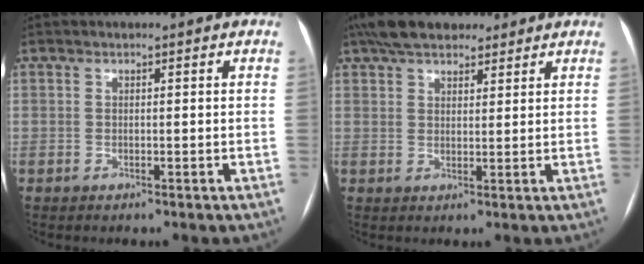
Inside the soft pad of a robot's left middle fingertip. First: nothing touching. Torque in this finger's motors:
{"motor_torque": [0.82, -0.85, 0.09, 0.03]}